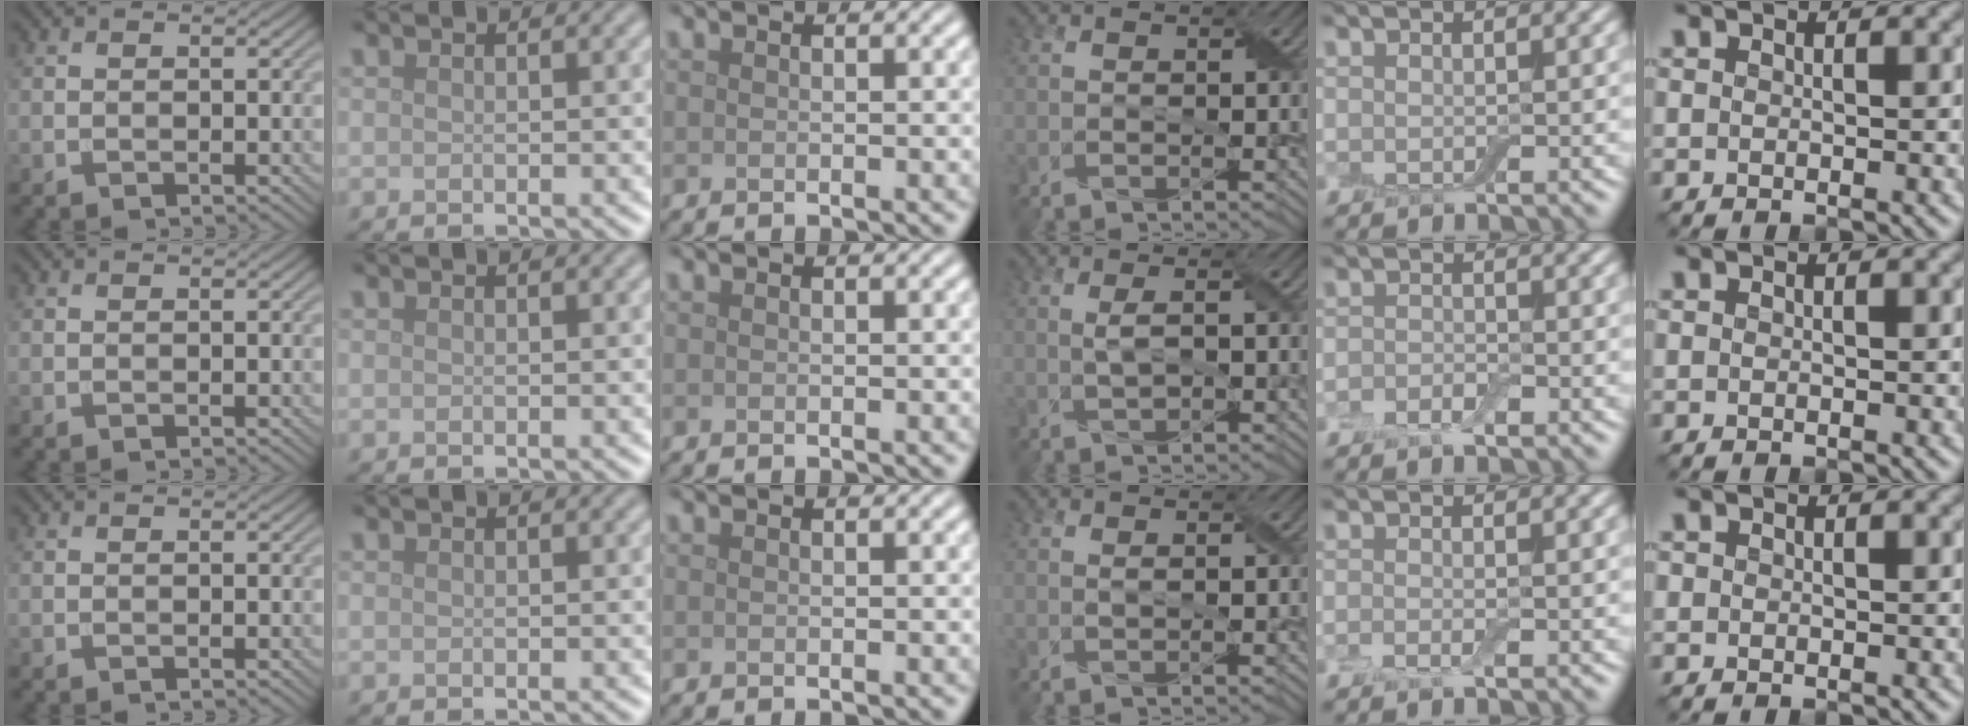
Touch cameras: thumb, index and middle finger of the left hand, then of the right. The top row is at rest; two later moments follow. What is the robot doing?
{"motion": "fold", "object": "aluminum foil"}